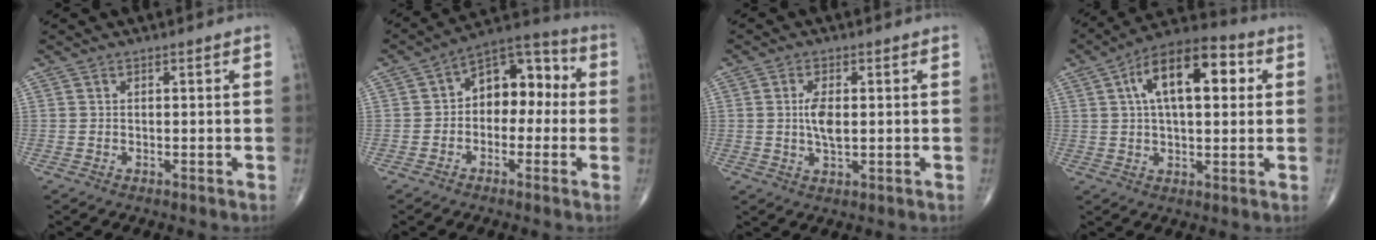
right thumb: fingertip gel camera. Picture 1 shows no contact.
{"total": 11.3, "force": [0.1, 7.5, 8.4], "torque": [-0.078, 0.043, -0.017]}
{"total": 4.7, "force": [0.4, 2.0, 4.2], "torque": [-0.084, -0.007, 0.006]}
{"total": 16.1, "force": [4.3, 7.6, 13.5], "torque": [-0.200, 0.024, 0.060]}